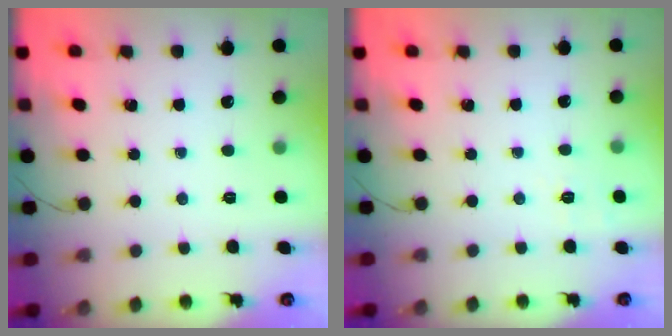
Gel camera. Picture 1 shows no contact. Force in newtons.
{"total": 3.9, "press": 3.4, "slide": 1.9}